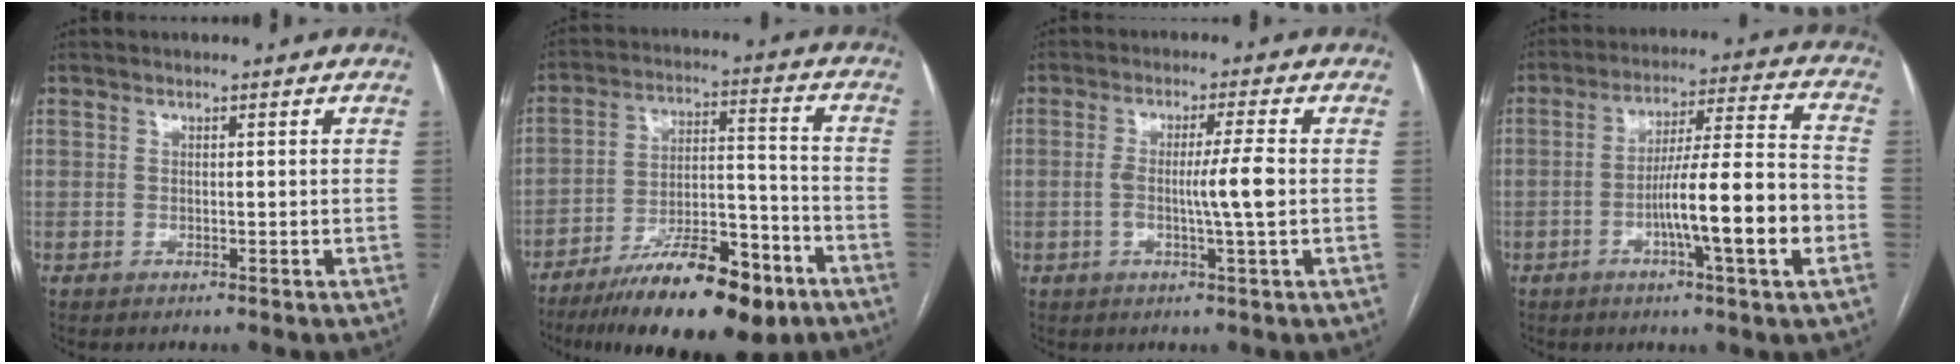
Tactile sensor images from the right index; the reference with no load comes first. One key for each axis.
{"total": 18.6, "fx": -12.3, "fy": 5.0, "fz": 13.0, "tx": -0.192, "ty": 0.009, "tz": -0.200}
{"total": 5.6, "fx": -0.6, "fy": -0.7, "fz": 5.5, "tx": -0.094, "ty": 0.001, "tz": -0.011}
{"total": 14.2, "fx": -4.1, "fy": 0.2, "fz": 13.6, "tx": -0.219, "ty": 0.006, "tz": -0.068}